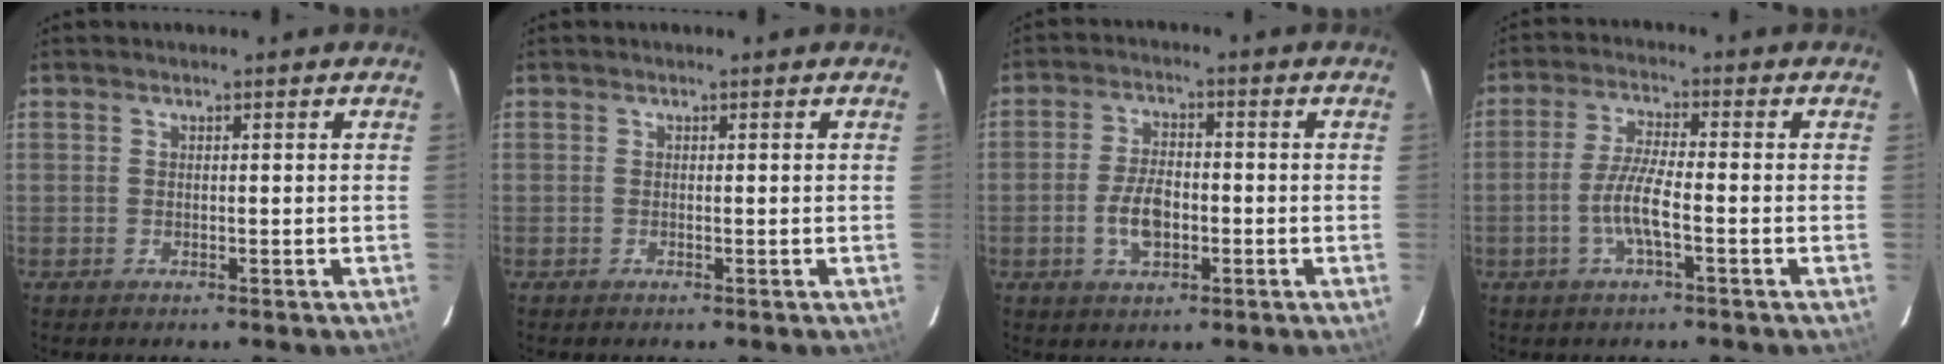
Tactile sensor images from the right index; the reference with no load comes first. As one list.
[{"total": 0.0}, {"total": 6.9, "force": [-2.0, 3.6, 5.5], "torque": [-0.113, 0.003, -0.033]}, {"total": 6.3, "force": [-2.2, 0.7, 5.8], "torque": [-0.120, -0.002, -0.044]}]